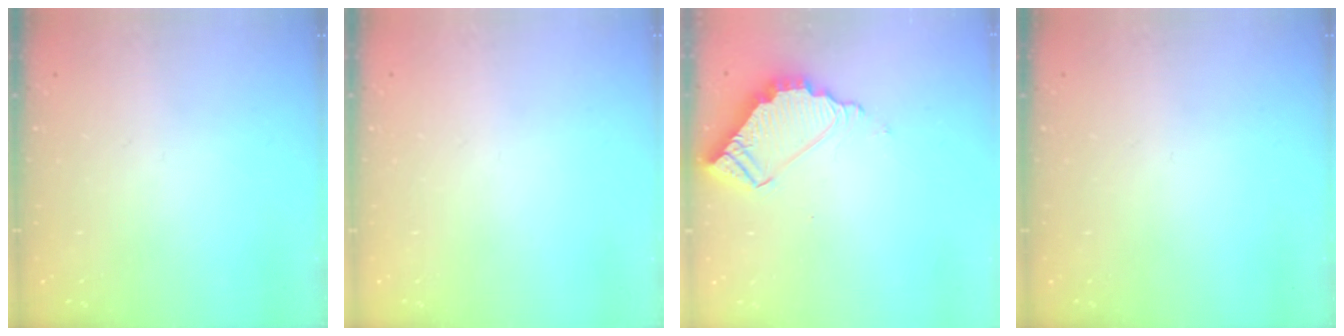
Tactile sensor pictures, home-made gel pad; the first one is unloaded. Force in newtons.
{"total": 0.0}
{"total": 7.7, "press": 7.7, "slide": 0.4}
{"total": 0.0}